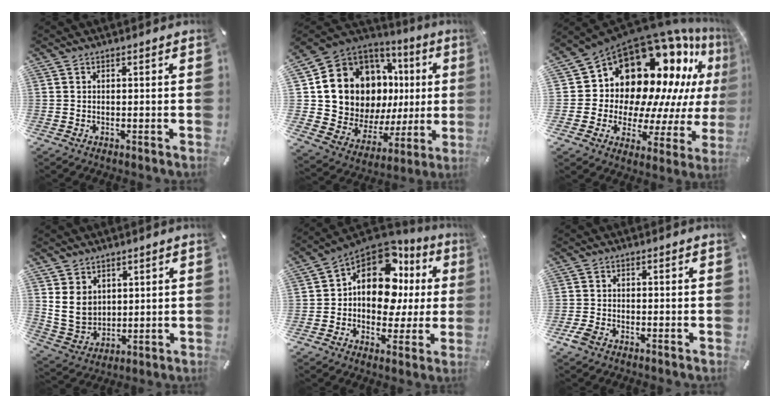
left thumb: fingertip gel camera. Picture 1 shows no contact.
{"total": 14.7, "force": [5.3, 11.6, 7.4], "torque": [-0.134, -0.075, 0.116]}
{"total": 19.8, "force": [12.9, 12.4, 8.6], "torque": [-0.122, -0.137, 0.248]}
{"total": 8.2, "force": [3.1, 7.2, 2.2], "torque": [-0.061, -0.017, 0.062]}
{"total": 15.3, "force": [4.3, 10.6, 10.2], "torque": [-0.170, -0.035, 0.072]}
{"total": 2.5, "force": [-1.6, 1.5, 1.2], "torque": [-0.033, 0.002, -0.034]}